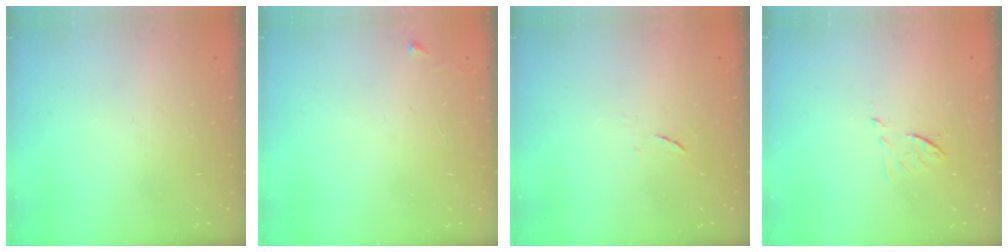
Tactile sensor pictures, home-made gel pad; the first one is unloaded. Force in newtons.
{"total": 2.6, "press": 2.6, "slide": 0.3}
{"total": 4.3, "press": 4.2, "slide": 0.6}
{"total": 6.0, "press": 5.9, "slide": 0.6}